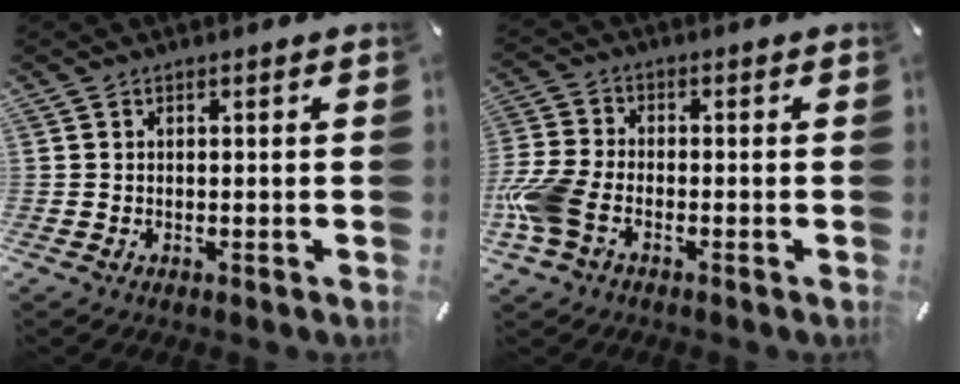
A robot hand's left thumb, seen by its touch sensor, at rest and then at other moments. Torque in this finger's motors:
{"motor_torque": [0.25, 0.33, 0.73, -0.10, 0.19]}